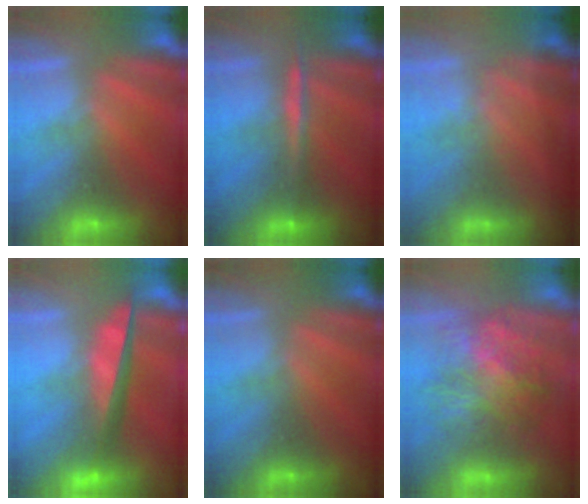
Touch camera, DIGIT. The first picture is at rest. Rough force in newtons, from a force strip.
{"total": 8.0}
{"total": 1.3}
{"total": 7.5}
{"total": 2.4}
{"total": 10.8}